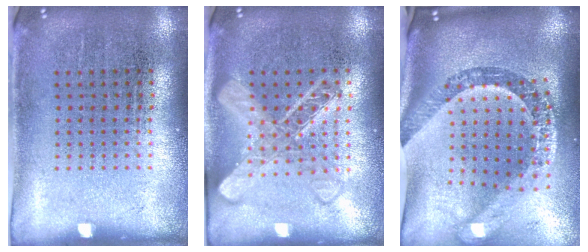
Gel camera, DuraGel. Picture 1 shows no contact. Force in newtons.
{"total": 2.1, "press": 2.1, "slide": 0.3}
{"total": 3.5, "press": 2.5, "slide": 2.5}